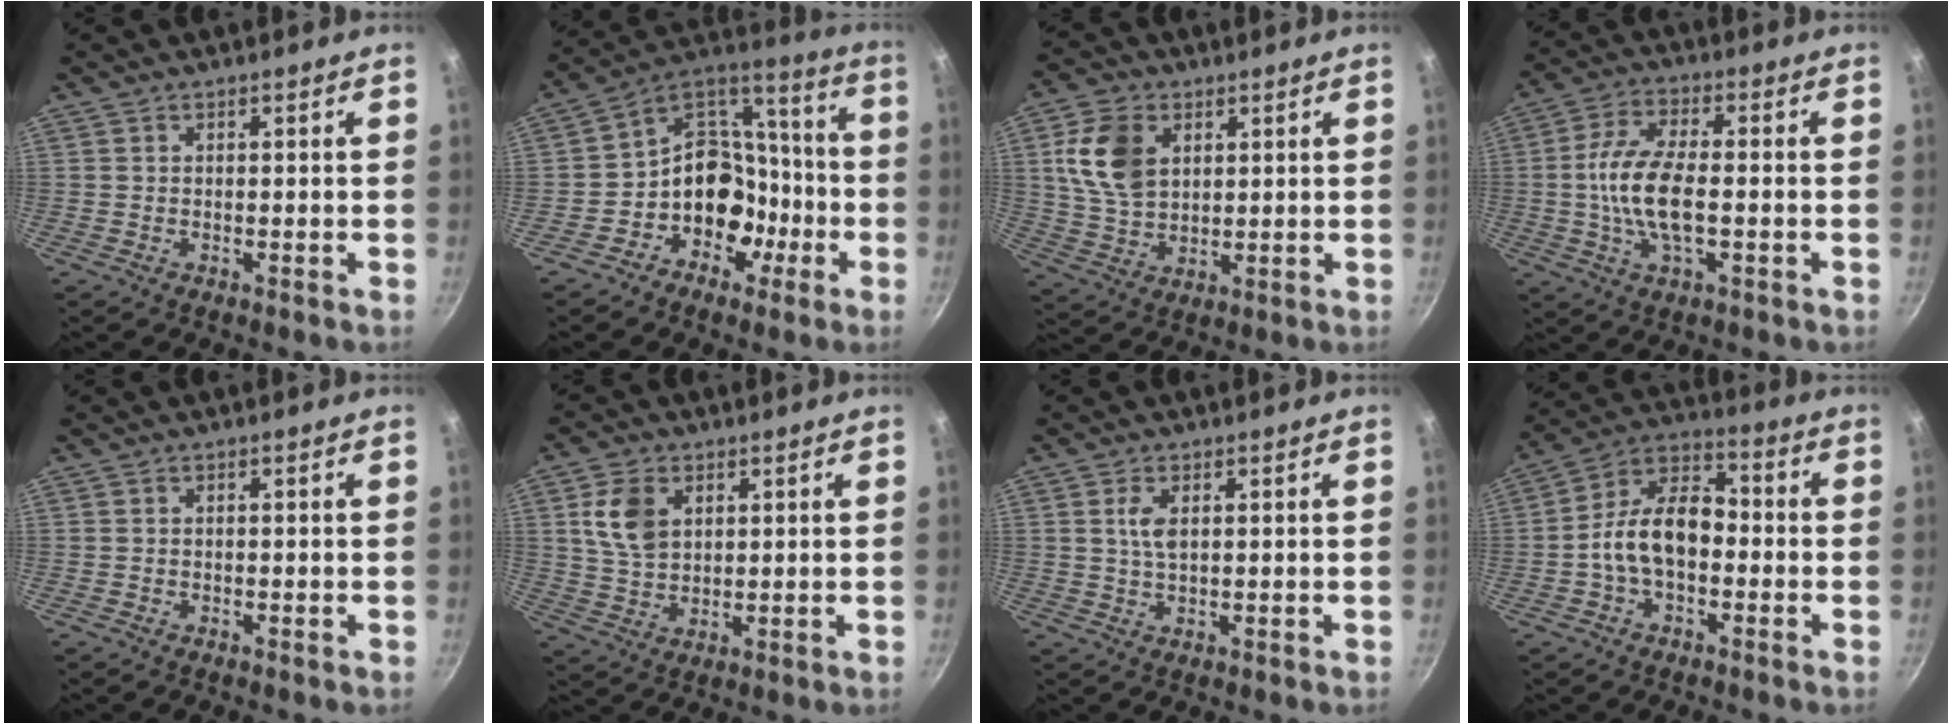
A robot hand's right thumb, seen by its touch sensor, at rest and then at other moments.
{"total": 14.5, "force": [-5.1, 11.5, 7.3], "torque": [-0.050, 0.073, -0.094]}
{"total": 11.3, "force": [3.4, 7.8, 7.5], "torque": [-0.127, -0.011, 0.069]}
{"total": 11.7, "force": [-1.2, 5.1, 10.4], "torque": [-0.200, 0.018, -0.033]}
{"total": 0.0}
{"total": 8.1, "force": [2.6, 5.6, 5.3], "torque": [-0.087, -0.010, 0.052]}
{"total": 3.4, "force": [0.9, 1.6, 2.8], "torque": [-0.055, -0.002, 0.020]}
{"total": 12.3, "force": [-2.1, 7.6, 9.4], "torque": [-0.137, 0.048, -0.056]}